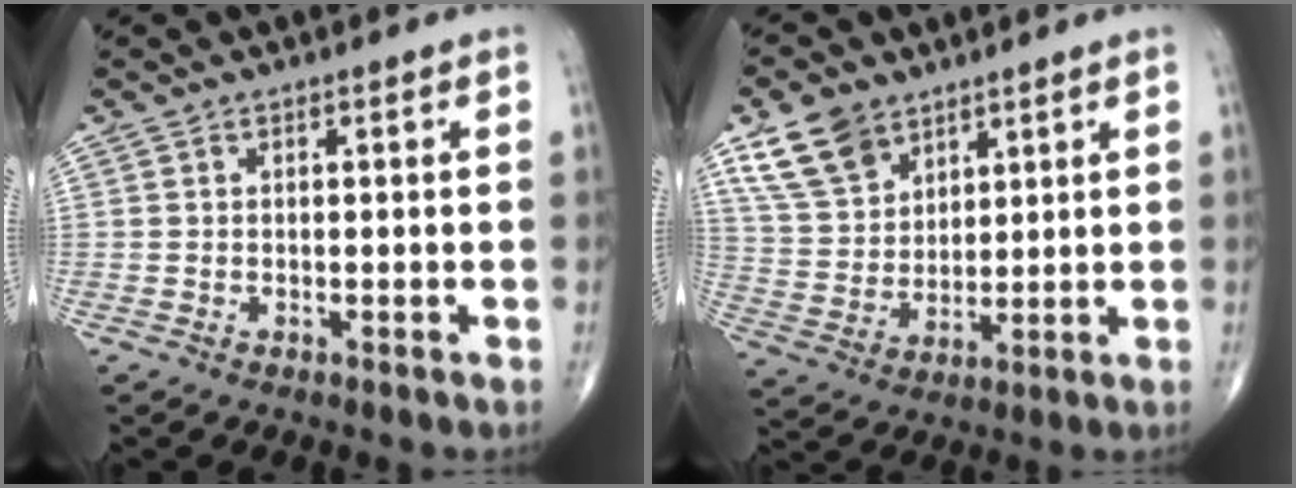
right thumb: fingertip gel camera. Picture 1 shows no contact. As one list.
[{"total": 10.7, "force": [6.8, 6.8, 4.8], "torque": [-0.077, -0.023, 0.140]}]